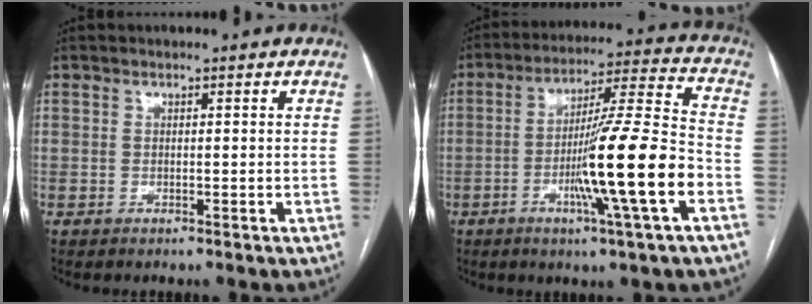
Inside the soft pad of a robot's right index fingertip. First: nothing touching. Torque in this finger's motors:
{"motor_torque": [2.14, 0.00, 1.05, 0.21]}